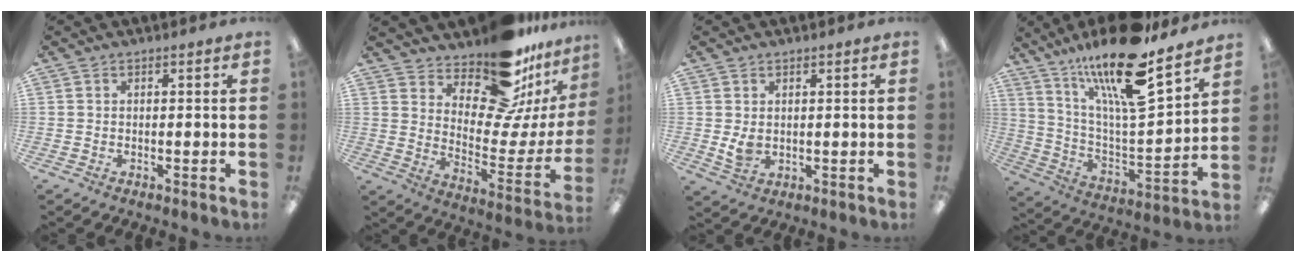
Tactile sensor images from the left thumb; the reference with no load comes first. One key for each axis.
{"total": 17.4, "fx": 14.1, "fy": 5.8, "fz": 8.5, "tx": -0.114, "ty": -0.121, "tz": 0.235}
{"total": 3.9, "fx": 1.0, "fy": 3.0, "fz": 2.2, "tx": -0.031, "ty": -0.006, "tz": 0.016}
{"total": 21.4, "fx": 16.0, "fy": 5.0, "fz": 13.4, "tx": -0.240, "ty": -0.104, "tz": 0.268}